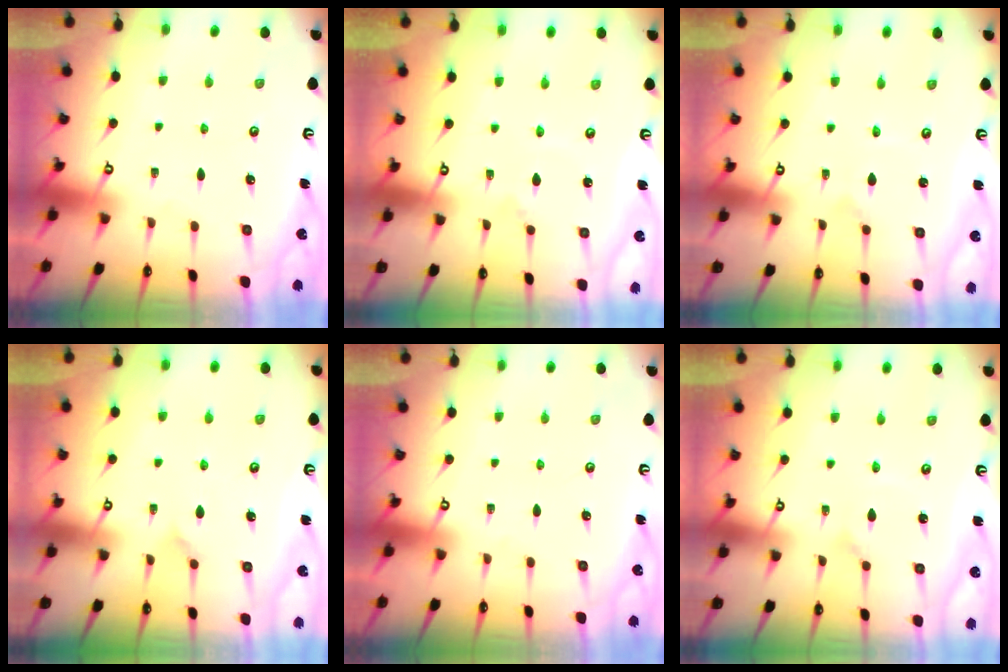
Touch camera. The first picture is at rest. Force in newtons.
{"total": 1.3, "press": 1.2, "slide": 0.4}
{"total": 0.0}
{"total": 6.2, "press": 6.1, "slide": 0.6}
{"total": 0.0}
{"total": 1.3, "press": 1.3, "slide": 0.0}